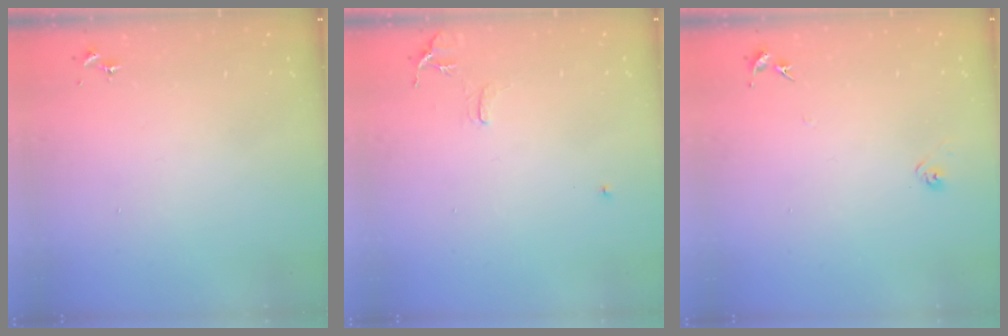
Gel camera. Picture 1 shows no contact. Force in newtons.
{"total": 8.1, "press": 8.0, "slide": 0.7}
{"total": 5.0, "press": 5.0, "slide": 0.7}